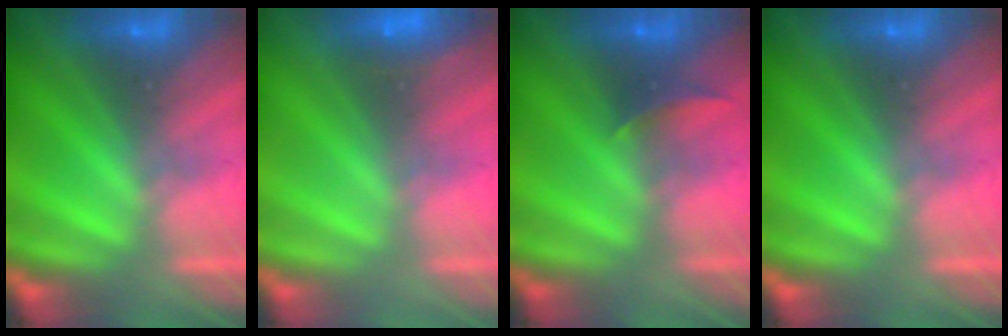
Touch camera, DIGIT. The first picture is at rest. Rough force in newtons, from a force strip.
{"total": 2.3}
{"total": 2.2}
{"total": 0.0}